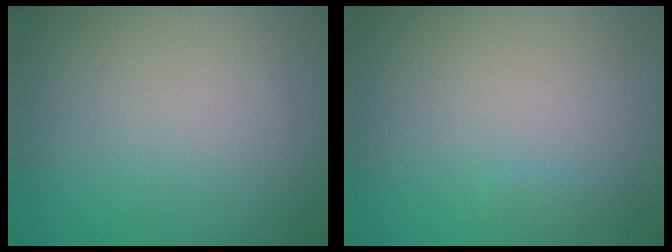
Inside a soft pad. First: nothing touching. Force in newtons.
{"total": 0.6, "press": 0.6, "slide": 0.0}